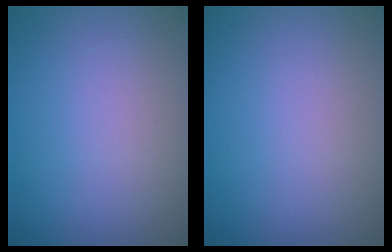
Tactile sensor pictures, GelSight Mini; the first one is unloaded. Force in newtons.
{"total": 0.0}